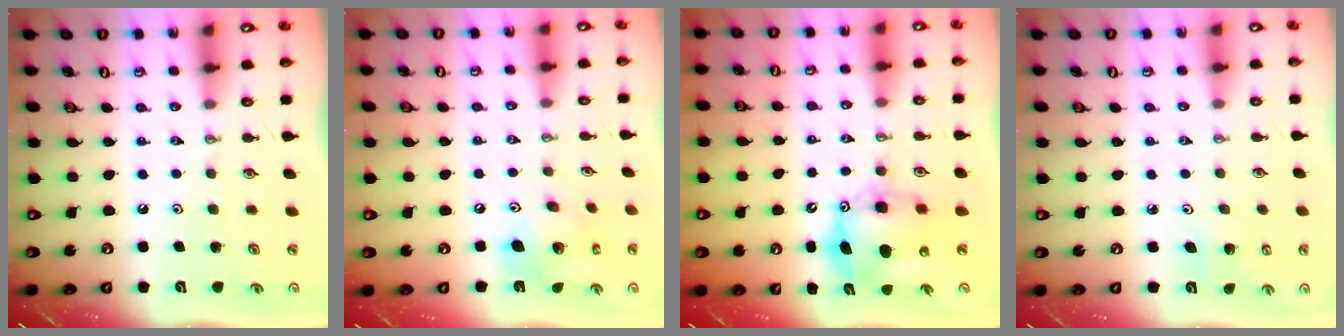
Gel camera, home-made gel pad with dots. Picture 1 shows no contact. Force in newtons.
{"total": 14.3, "press": 14.2, "slide": 1.7}
{"total": 10.2, "press": 10.1, "slide": 0.9}
{"total": 3.2, "press": 3.2, "slide": 0.3}